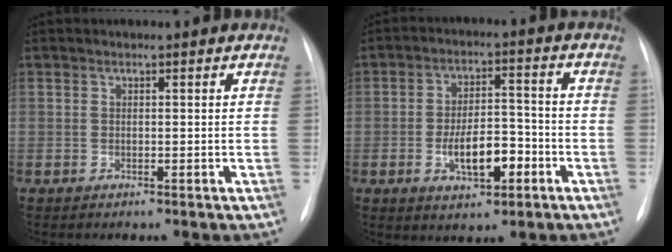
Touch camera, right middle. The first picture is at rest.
{"total": 7.9, "force": [-2.8, 3.5, 6.6], "torque": [-0.117, 0.009, -0.044]}